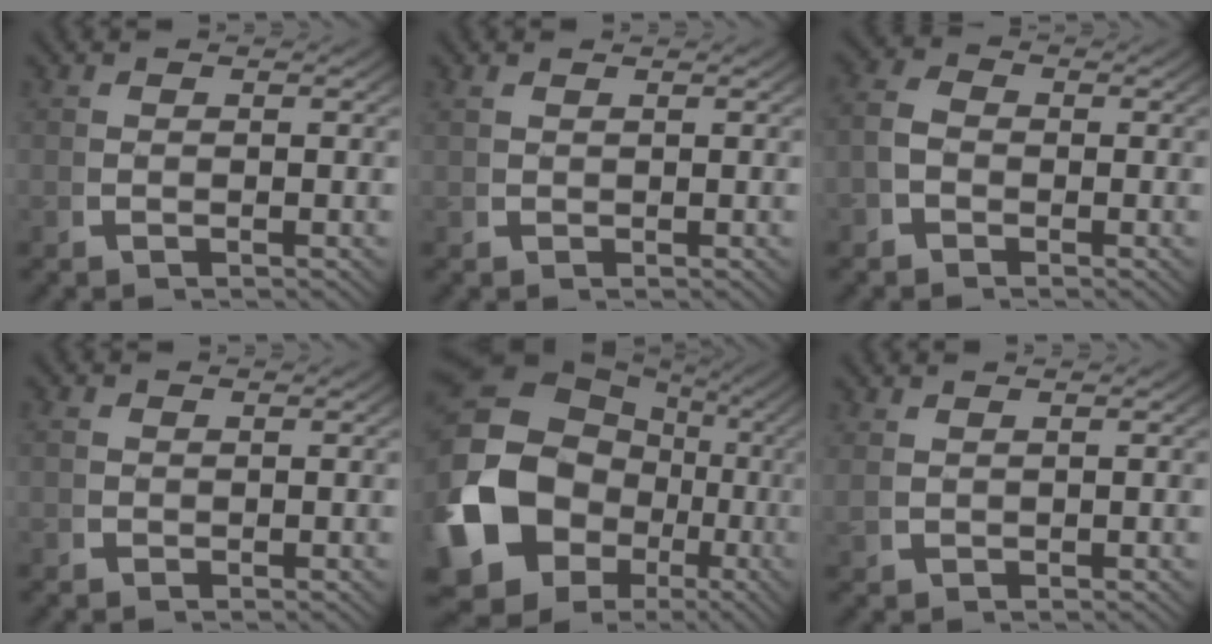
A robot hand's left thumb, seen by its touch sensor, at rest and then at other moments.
{"total": 0.5, "force": [0.4, -0.1, -0.4], "torque": [0.004, 0.001, 0.009]}
{"total": 2.0, "force": [-0.4, 1.9, 0.4], "torque": [-0.006, -0.005, -0.013]}
{"total": 0.6, "force": [0.2, 0.3, -0.5], "torque": [0.008, -0.003, 0.005]}
{"total": 19.3, "force": [-3.3, 15.7, 10.9], "torque": [-0.244, -0.097, -0.016]}
{"total": 0.9, "force": [0.8, -0.3, -0.1], "torque": [-0.003, 0.002, 0.024]}